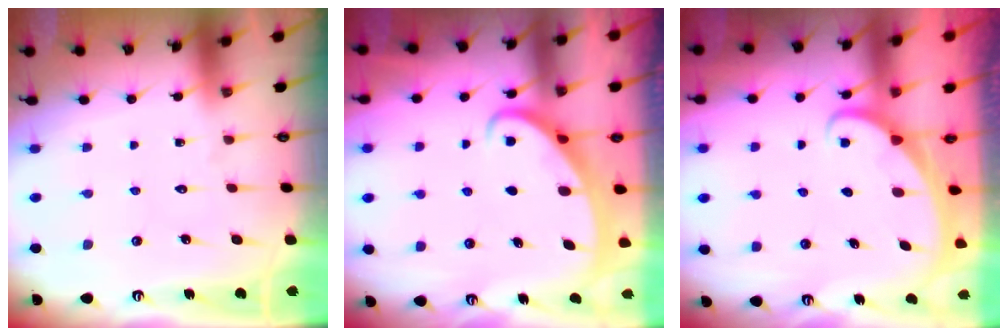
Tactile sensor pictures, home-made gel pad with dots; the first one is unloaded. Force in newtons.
{"total": 2.7, "press": 2.7, "slide": 0.4}
{"total": 1.8, "press": 1.8, "slide": 0.1}